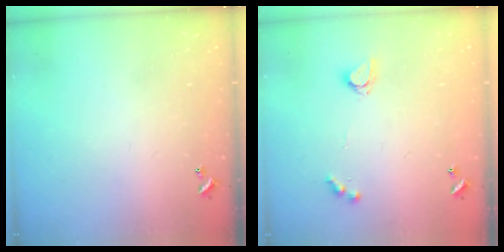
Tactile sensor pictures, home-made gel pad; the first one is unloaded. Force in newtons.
{"total": 3.7, "press": 3.7, "slide": 0.3}